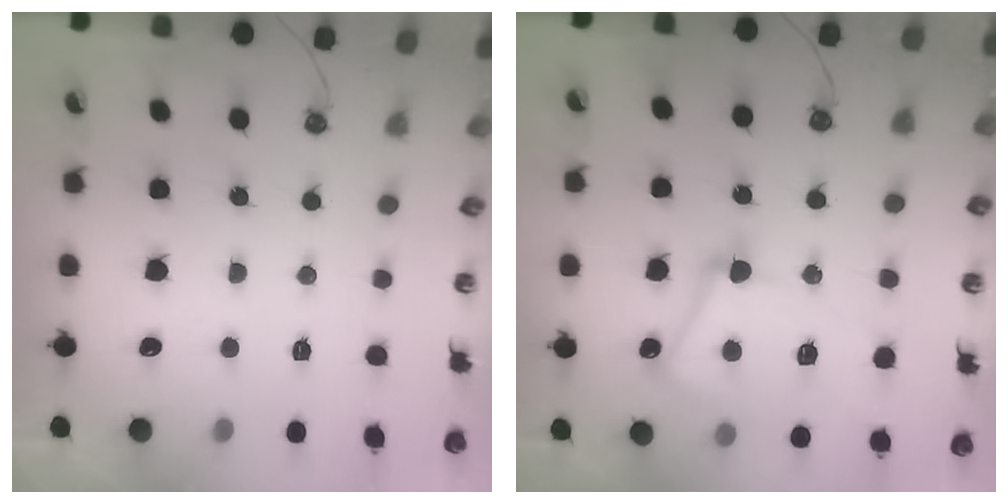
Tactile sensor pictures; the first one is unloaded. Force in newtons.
{"total": 11.5, "press": 11.4, "slide": 1.5}